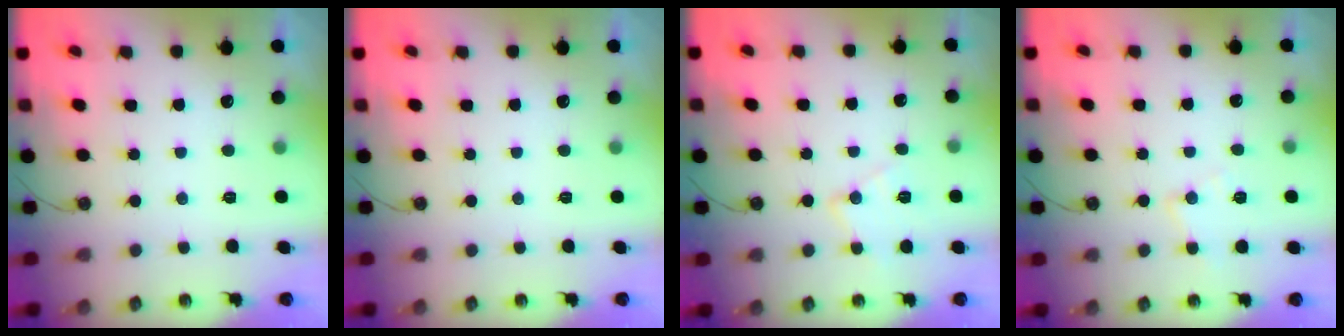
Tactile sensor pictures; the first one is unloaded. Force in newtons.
{"total": 0.0}
{"total": 9.5, "press": 9.5, "slide": 0.7}
{"total": 7.8, "press": 7.8, "slide": 0.6}